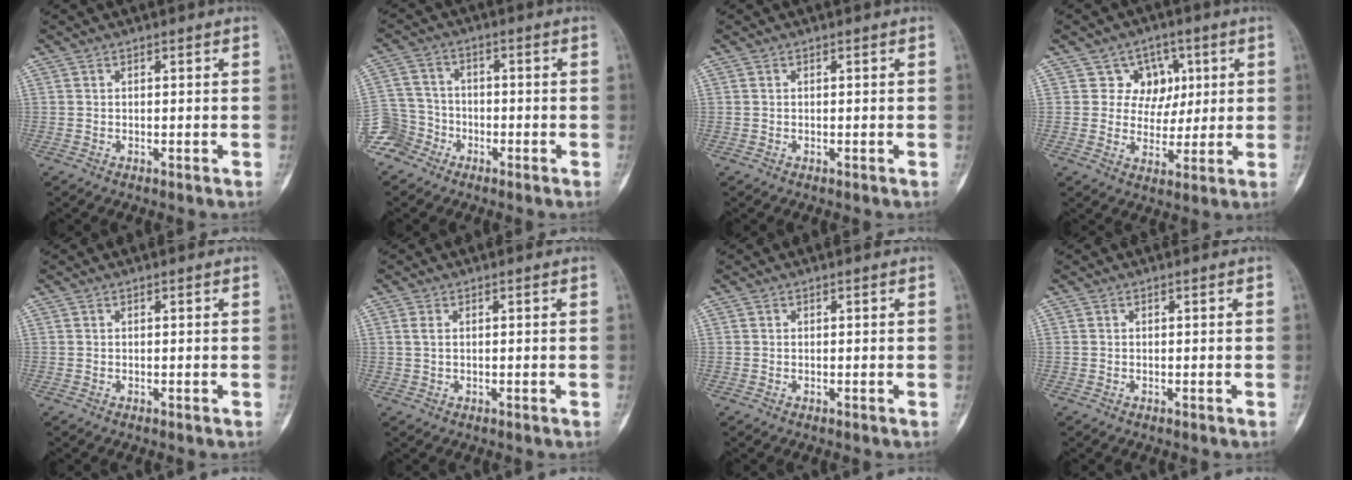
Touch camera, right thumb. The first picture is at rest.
{"total": 6.9, "force": [-4.4, 5.3, 0.0], "torque": [0.027, 0.037, -0.098]}
{"total": 0.0}
{"total": 7.6, "force": [2.7, 6.8, 2.3], "torque": [0.012, -0.002, 0.041]}
{"total": 0.0}
{"total": 1.5, "force": [0.3, 0.9, 1.2], "torque": [-0.030, 0.002, 0.006]}
{"total": 0.0}
{"total": 0.0}